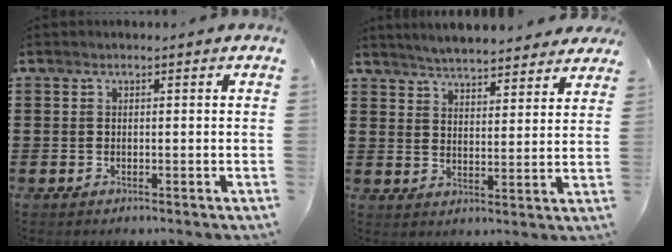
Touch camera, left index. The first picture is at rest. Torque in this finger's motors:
{"motor_torque": [2.14, 0.00, 0.44, 0.15]}